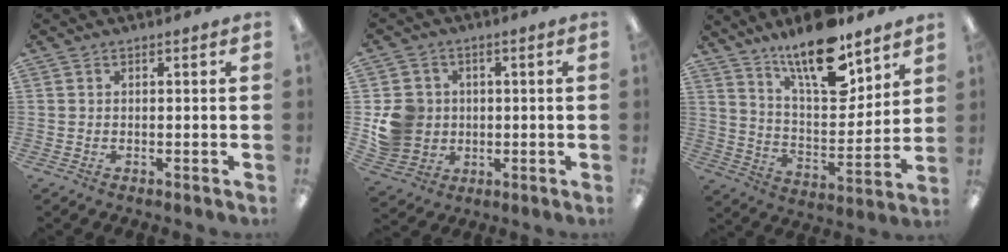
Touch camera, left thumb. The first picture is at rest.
{"total": 9.5, "force": [0.2, 9.1, 2.8], "torque": [-0.068, 0.010, 0.012]}
{"total": 17.6, "force": [12.7, 6.2, 10.5], "torque": [-0.169, -0.080, 0.214]}